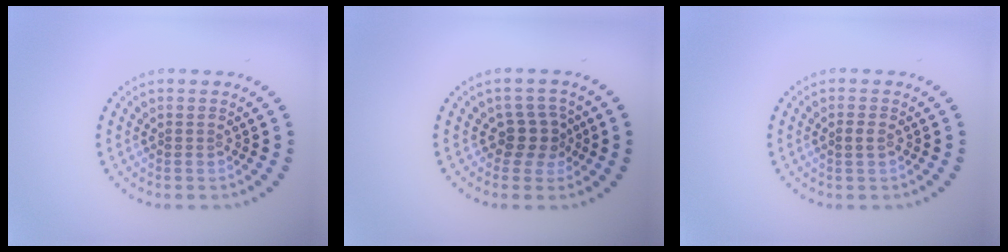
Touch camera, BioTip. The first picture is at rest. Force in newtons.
{"total": 2.4, "press": 2.0, "slide": 1.4}
{"total": 0.9, "press": 0.9, "slide": 0.1}